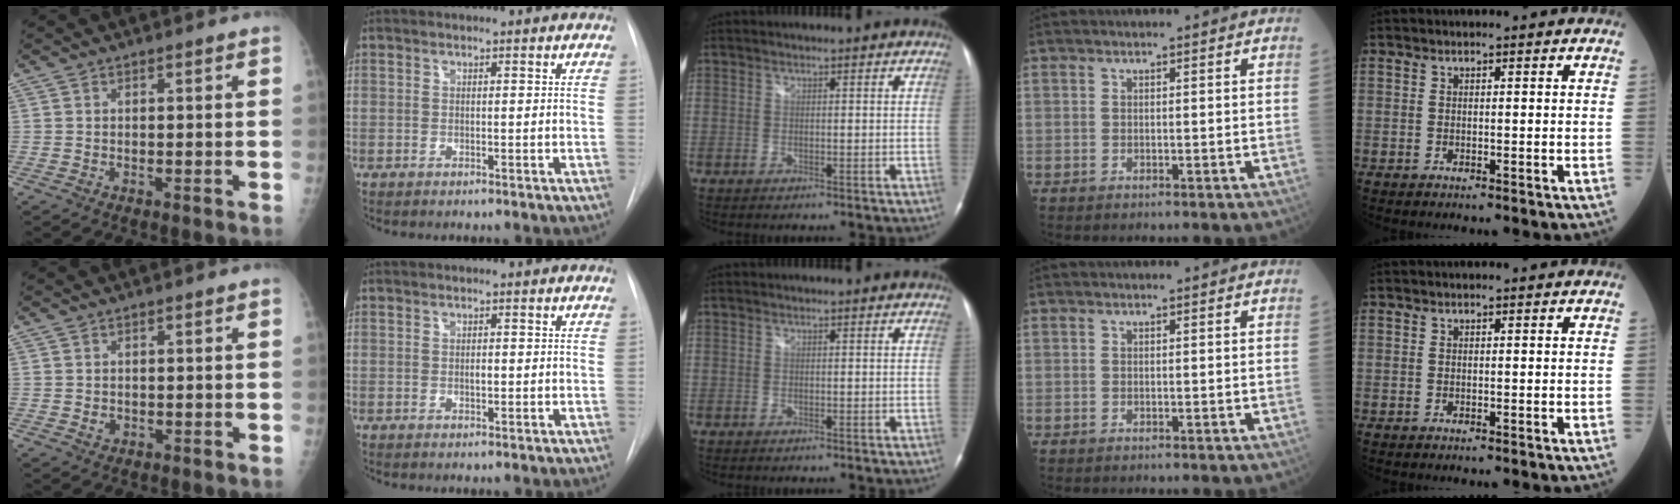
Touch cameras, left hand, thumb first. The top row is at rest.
{"thumb": {"total": 1.1, "force": [-0.1, 0.9, 0.6], "torque": [-0.007, 0.000, 0.003]}, "index": {"total": 0.7, "force": [-0.4, 0.3, 0.5], "torque": [-0.009, -0.006, -0.008]}}